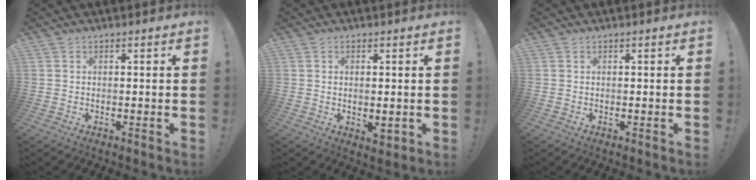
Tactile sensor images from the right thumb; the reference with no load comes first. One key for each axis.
{"total": 2.6, "fx": 0.1, "fy": 1.3, "fz": 2.2, "tx": -0.021, "ty": -0.004, "tz": 0.003}
{"total": 0.0}